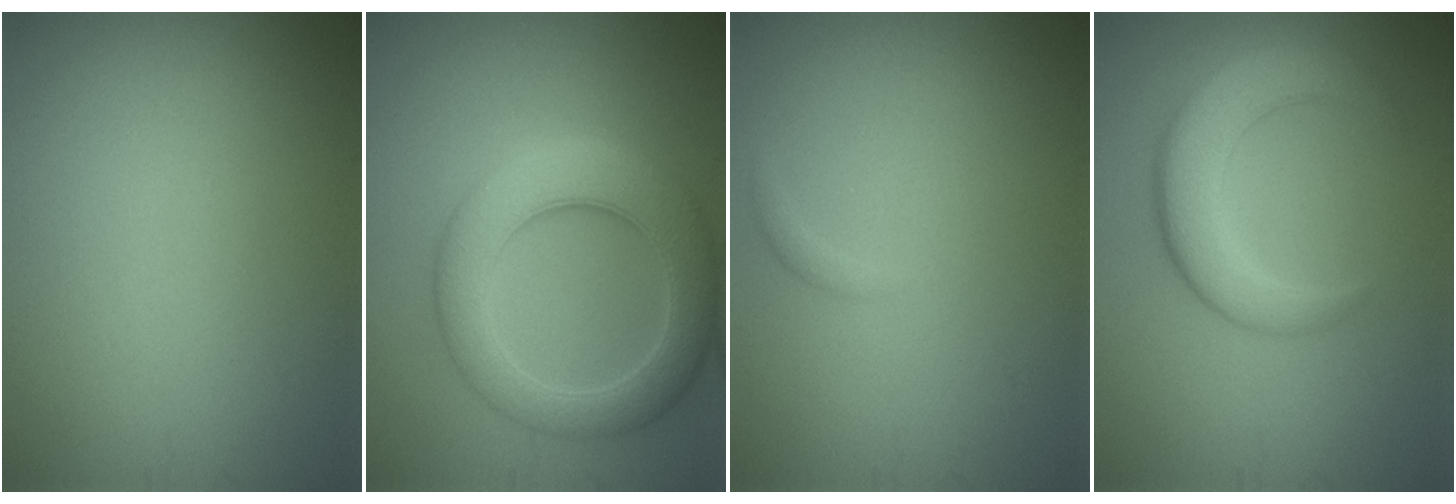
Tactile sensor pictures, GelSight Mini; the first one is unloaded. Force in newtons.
{"total": 7.2, "press": 7.2, "slide": 0.2}
{"total": 0.6, "press": 0.6, "slide": 0.1}
{"total": 5.5, "press": 5.5, "slide": 0.5}